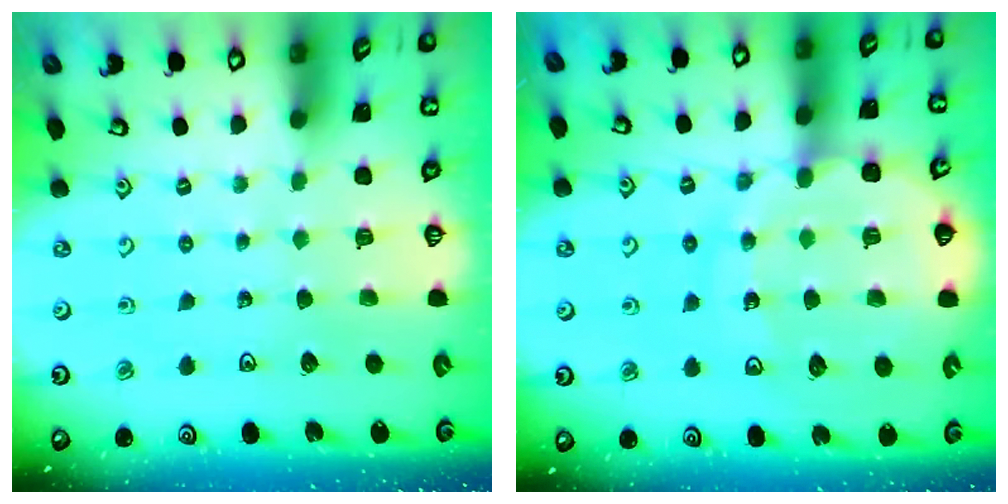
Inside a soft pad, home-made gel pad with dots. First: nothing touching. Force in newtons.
{"total": 13.7, "press": 13.4, "slide": 2.8}